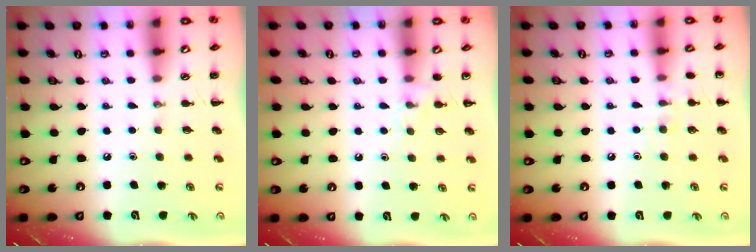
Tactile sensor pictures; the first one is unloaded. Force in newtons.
{"total": 6.3, "press": 5.9, "slide": 2.3}
{"total": 7.0, "press": 6.7, "slide": 2.0}